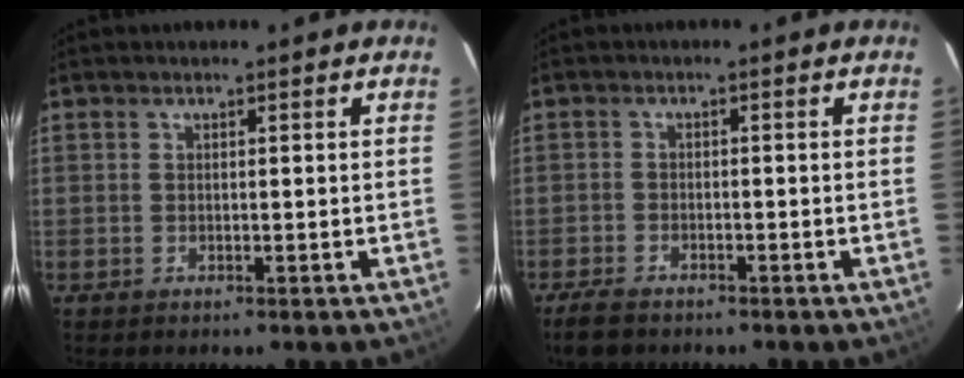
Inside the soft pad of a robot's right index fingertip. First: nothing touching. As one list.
[{"total": 4.8, "force": [-3.9, 2.1, 1.9], "torque": [-0.061, -0.009, -0.073]}]